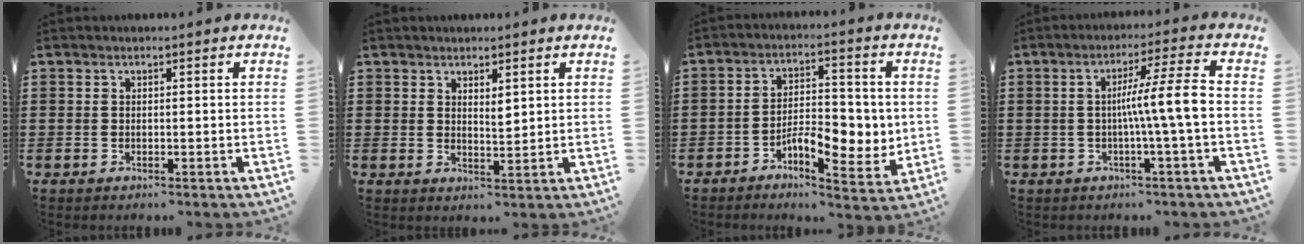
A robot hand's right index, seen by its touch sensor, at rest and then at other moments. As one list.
[{"total": 2.2, "force": [1.7, 0.8, 1.2], "torque": [-0.018, 0.000, 0.028]}, {"total": 7.4, "force": [-1.9, 3.9, 5.9], "torque": [-0.079, 0.002, -0.038]}, {"total": 7.5, "force": [-0.7, -0.5, 7.5], "torque": [-0.135, -0.001, -0.022]}]